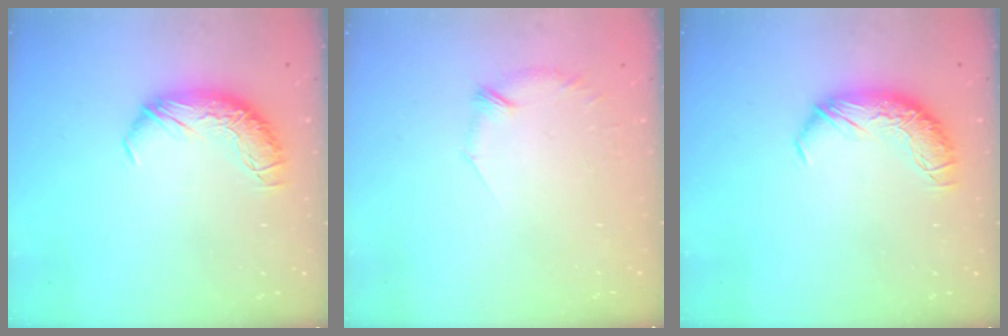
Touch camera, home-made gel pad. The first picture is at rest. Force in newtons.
{"total": 7.9, "press": 7.9, "slide": 0.7}
{"total": 0.0}